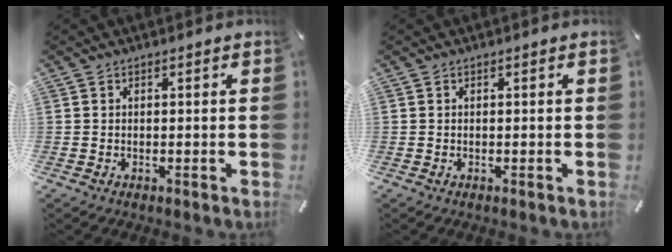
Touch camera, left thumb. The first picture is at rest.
{"total": 0.0}